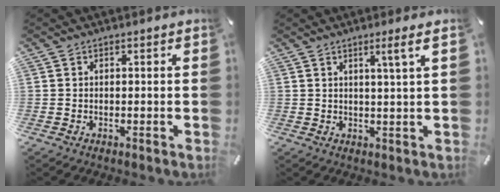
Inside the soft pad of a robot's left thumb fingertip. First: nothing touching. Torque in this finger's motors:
{"motor_torque": [0.18, -0.34, 0.00, -0.46, 0.17]}